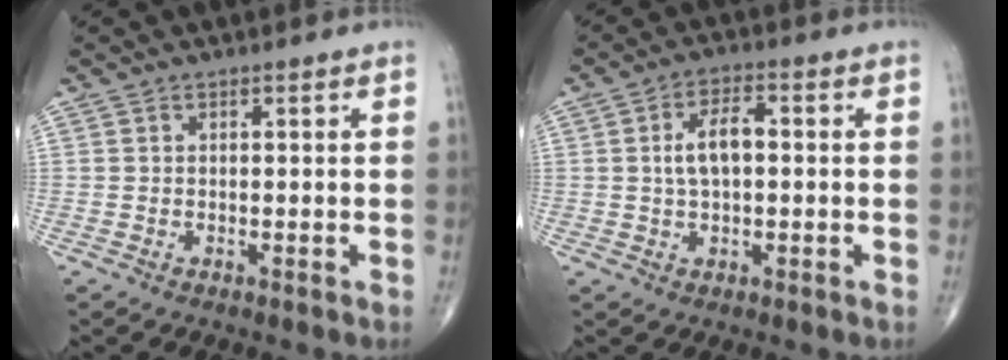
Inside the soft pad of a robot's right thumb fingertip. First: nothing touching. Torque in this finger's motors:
{"motor_torque": [1.03, 1.00, 0.74, -0.03, 0.10]}